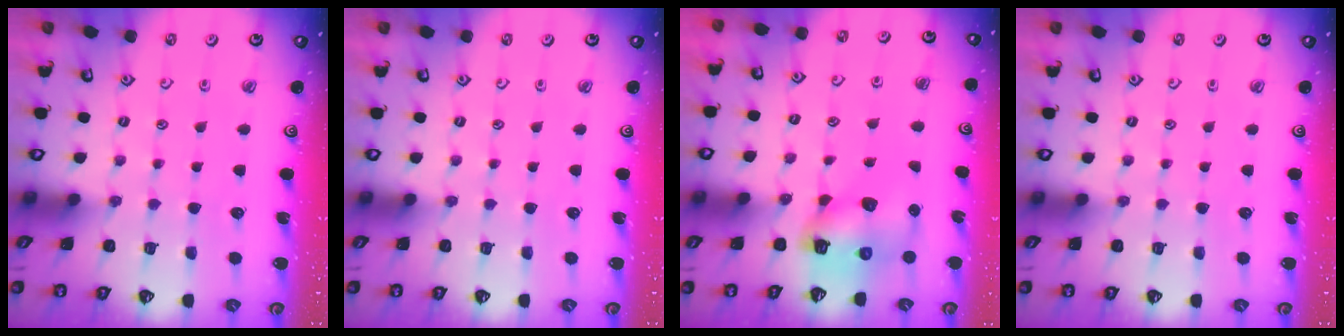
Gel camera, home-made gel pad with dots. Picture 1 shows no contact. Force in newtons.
{"total": 0.0}
{"total": 9.9, "press": 9.8, "slide": 1.3}
{"total": 0.0}